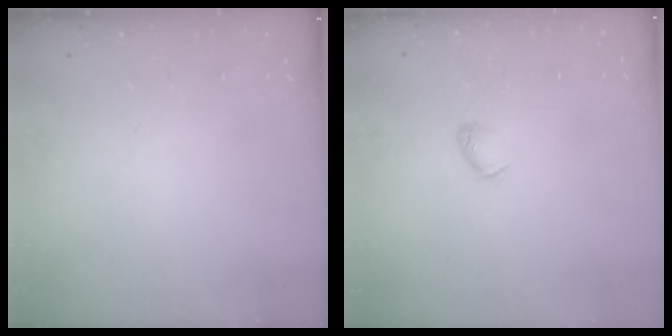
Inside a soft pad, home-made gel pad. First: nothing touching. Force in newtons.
{"total": 3.3, "press": 3.2, "slide": 0.6}